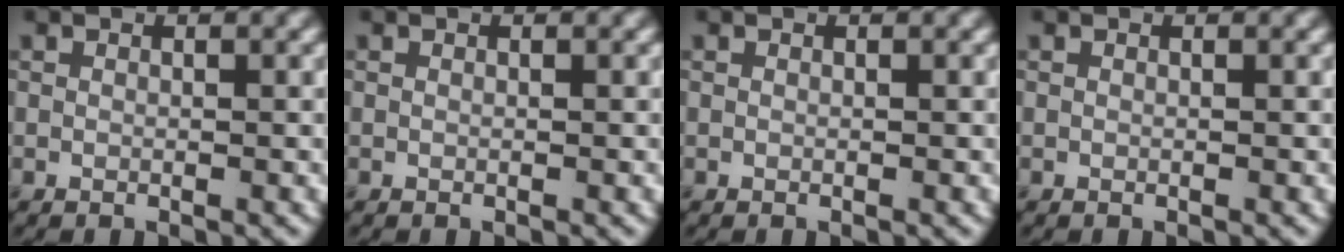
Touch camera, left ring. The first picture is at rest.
{"total": 0.0}
{"total": 0.0}
{"total": 0.0}